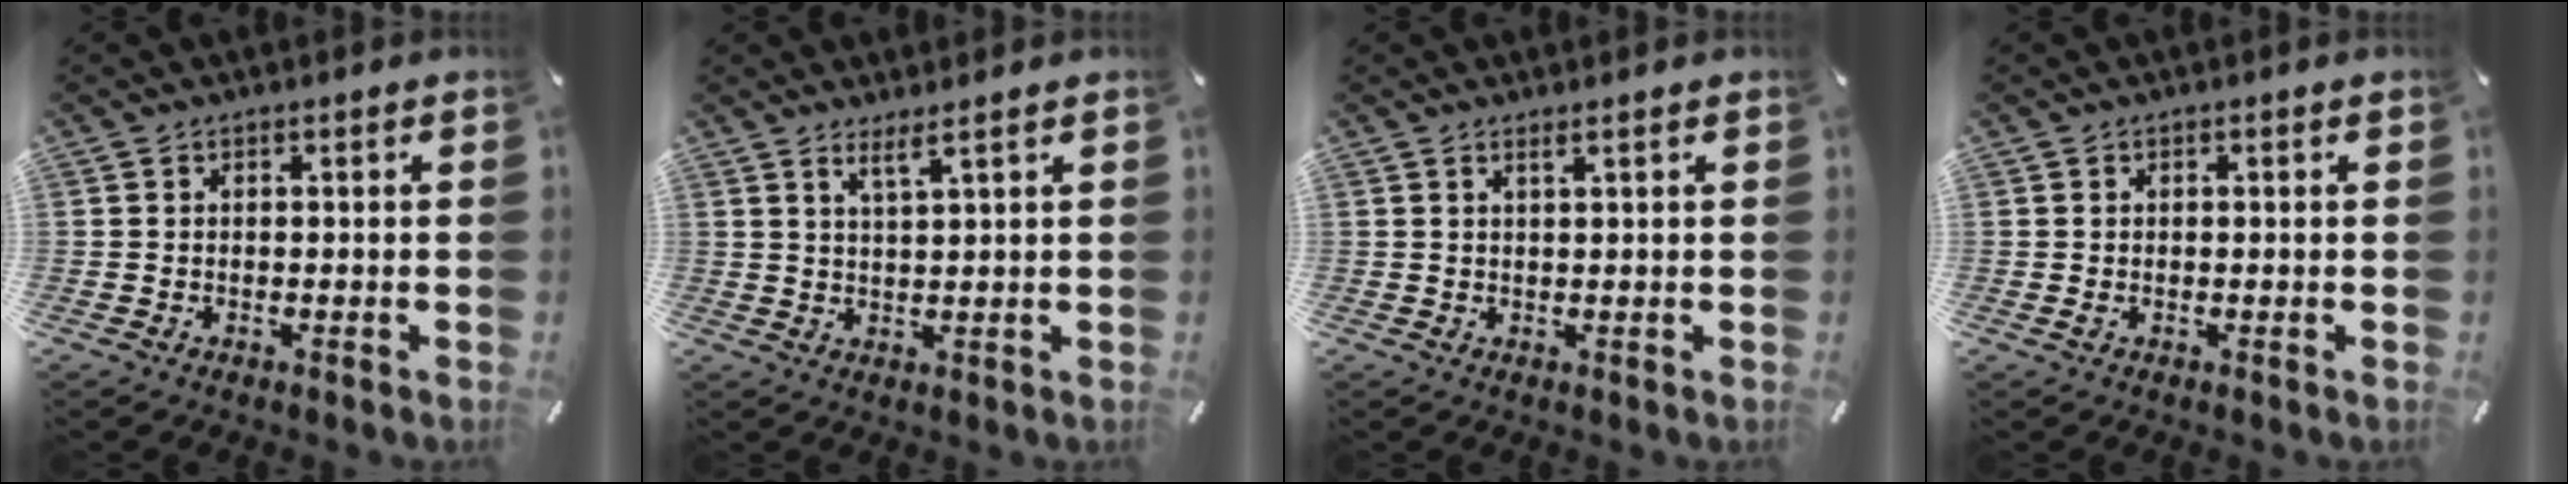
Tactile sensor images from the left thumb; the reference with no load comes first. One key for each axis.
{"total": 3.4, "fx": 2.8, "fy": -0.2, "fz": 1.9, "tx": -0.042, "ty": -0.010, "tz": 0.050}
{"total": 1.5, "fx": 1.1, "fy": 0.1, "fz": 1.0, "tx": -0.020, "ty": -0.002, "tz": 0.020}
{"total": 0.6, "fx": 0.1, "fy": 0.4, "fz": 0.5, "tx": -0.001, "ty": -0.003, "tz": -0.001}